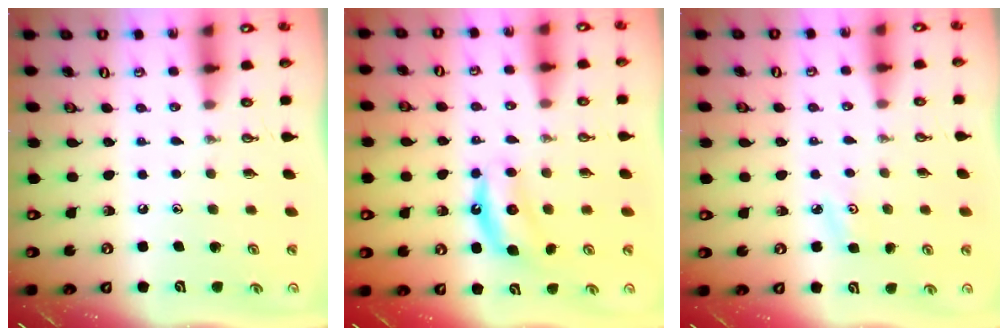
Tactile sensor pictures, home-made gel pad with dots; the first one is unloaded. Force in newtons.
{"total": 5.9, "press": 5.8, "slide": 0.7}
{"total": 3.0, "press": 3.0, "slide": 0.4}